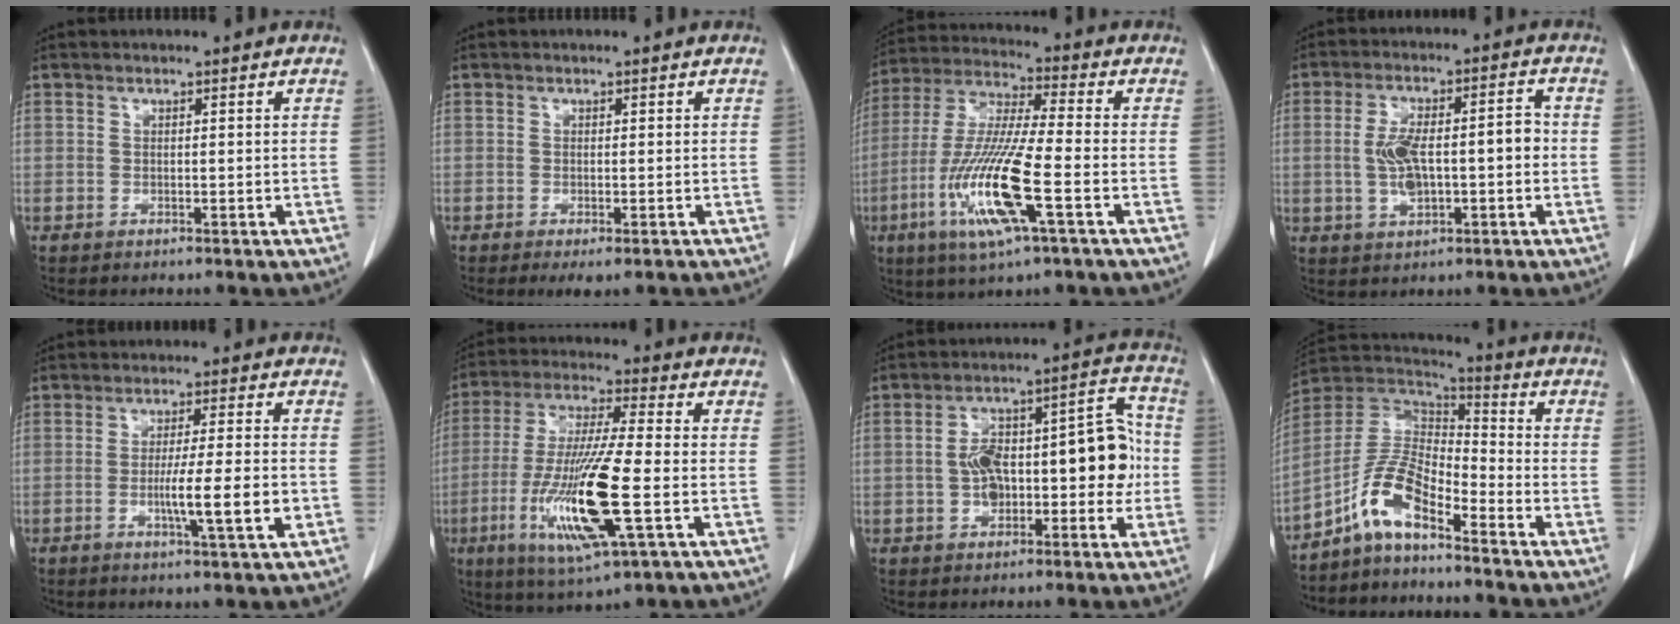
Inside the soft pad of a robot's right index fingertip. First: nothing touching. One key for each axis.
{"total": 2.8, "fx": -2.0, "fy": 0.8, "fz": 1.9, "tx": -0.018, "ty": -0.006, "tz": -0.028}
{"total": 15.7, "fx": -5.3, "fy": 1.0, "fz": 14.7, "tx": -0.308, "ty": -0.019, "tz": -0.102}
{"total": 9.5, "fx": -0.8, "fy": 3.4, "fz": 8.9, "tx": -0.168, "ty": 0.027, "tz": -0.007}
{"total": 7.9, "fx": -1.9, "fy": -0.2, "fz": 7.7, "tx": -0.125, "ty": -0.013, "tz": -0.032}
{"total": 17.1, "fx": -4.5, "fy": 1.4, "fz": 16.5, "tx": -0.337, "ty": -0.023, "tz": -0.080}
{"total": 14.3, "fx": -0.9, "fy": 5.7, "fz": 13.1, "tx": -0.199, "ty": 0.052, "tz": -0.009}
{"total": 9.3, "fx": -6.0, "fy": 2.9, "fz": 6.4, "tx": -0.148, "ty": 0.023, "tz": -0.123}